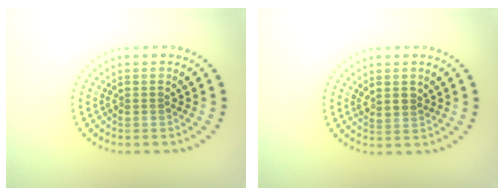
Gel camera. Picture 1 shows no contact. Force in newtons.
{"total": 1.2, "press": 0.9, "slide": 0.7}